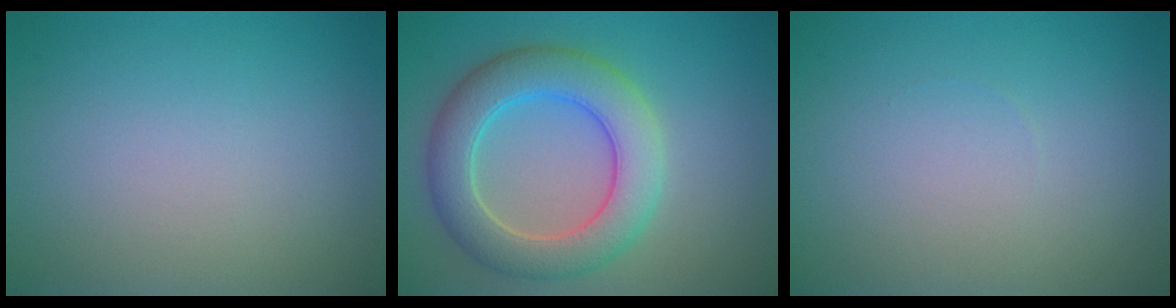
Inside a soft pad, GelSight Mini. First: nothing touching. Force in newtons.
{"total": 6.6, "press": 6.6, "slide": 0.5}
{"total": 0.0}